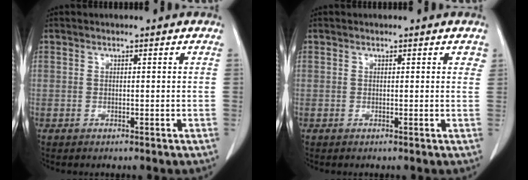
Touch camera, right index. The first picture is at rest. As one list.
[{"total": 1.0, "force": [0.6, 0.5, 0.6], "torque": [-0.002, -0.001, 0.002]}]